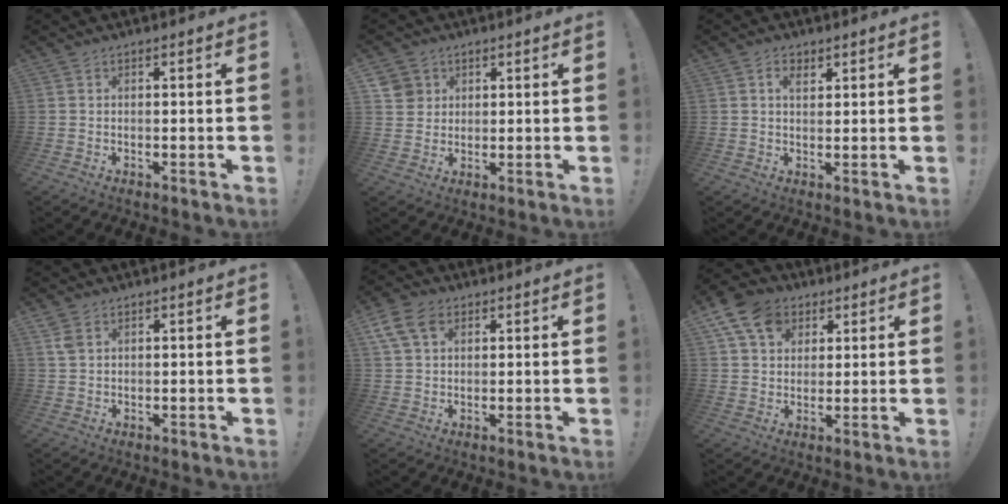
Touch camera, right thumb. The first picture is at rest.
{"total": 5.4, "force": [2.3, 4.8, 0.6], "torque": [-0.014, -0.008, 0.049]}
{"total": 2.7, "force": [1.5, 1.5, 1.8], "torque": [-0.015, -0.006, 0.021]}
{"total": 2.7, "force": [1.6, 1.6, 1.5], "torque": [-0.022, -0.006, 0.029]}
{"total": 9.4, "force": [4.0, 6.5, 5.5], "torque": [-0.105, 0.001, 0.081]}
{"total": 13.0, "force": [5.8, 9.9, 6.0], "torque": [-0.103, -0.019, 0.116]}